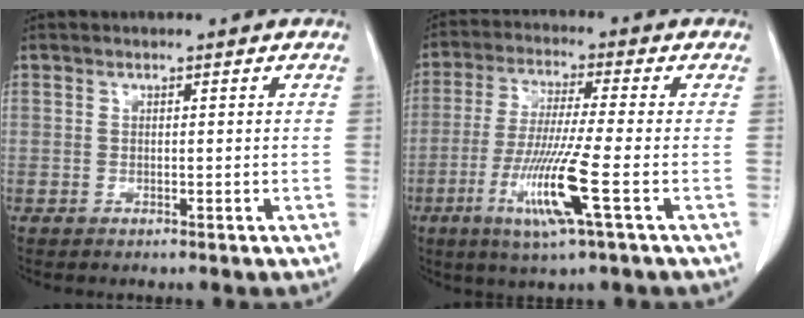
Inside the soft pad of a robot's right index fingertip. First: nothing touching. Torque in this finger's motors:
{"motor_torque": [1.75, -0.38, 0.91, 0.21]}